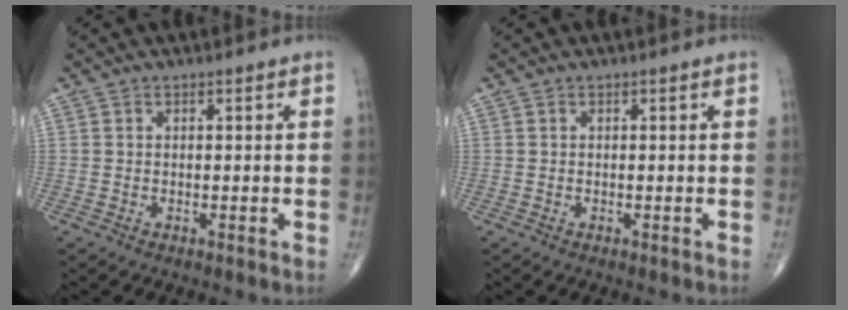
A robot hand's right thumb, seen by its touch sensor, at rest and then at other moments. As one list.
[{"total": 0.0}]